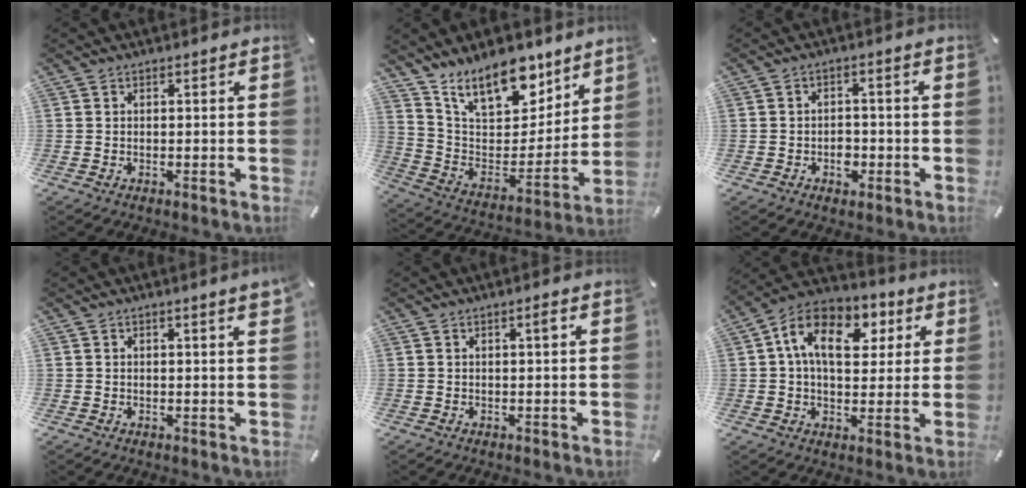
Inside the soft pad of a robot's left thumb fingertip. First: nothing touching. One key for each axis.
{"total": 17.3, "fx": 13.6, "fy": 7.9, "fz": 7.2, "tx": -0.123, "ty": -0.107, "tz": 0.245}
{"total": 3.6, "fx": -1.3, "fy": 2.7, "fz": 2.0, "tx": -0.029, "ty": 0.000, "tz": -0.023}
{"total": 1.7, "fx": 1.2, "fy": 0.1, "fz": 1.1, "tx": -0.023, "ty": 0.001, "tz": 0.022}
{"total": 1.5, "fx": 0.7, "fy": 0.1, "fz": 1.3, "tx": -0.028, "ty": -0.001, "tz": 0.012}
{"total": 14.7, "fx": 4.9, "fy": 9.9, "fz": 9.7, "tx": -0.155, "ty": -0.004, "tz": 0.086}